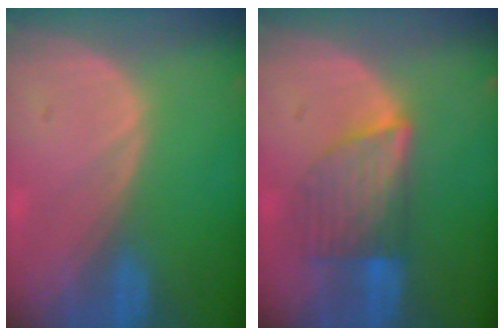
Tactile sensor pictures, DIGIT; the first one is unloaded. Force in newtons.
{"total": 6.7, "press": 6.6, "slide": 1.3}